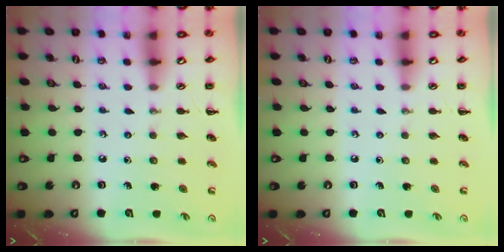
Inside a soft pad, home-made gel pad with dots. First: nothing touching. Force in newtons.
{"total": 0.0}